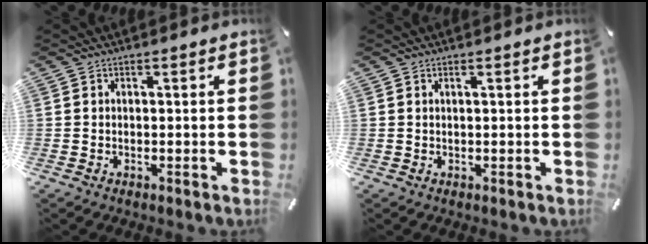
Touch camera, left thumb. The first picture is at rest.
{"total": 0.5, "force": [0.2, 0.0, 0.5], "torque": [-0.007, 0.000, 0.004]}